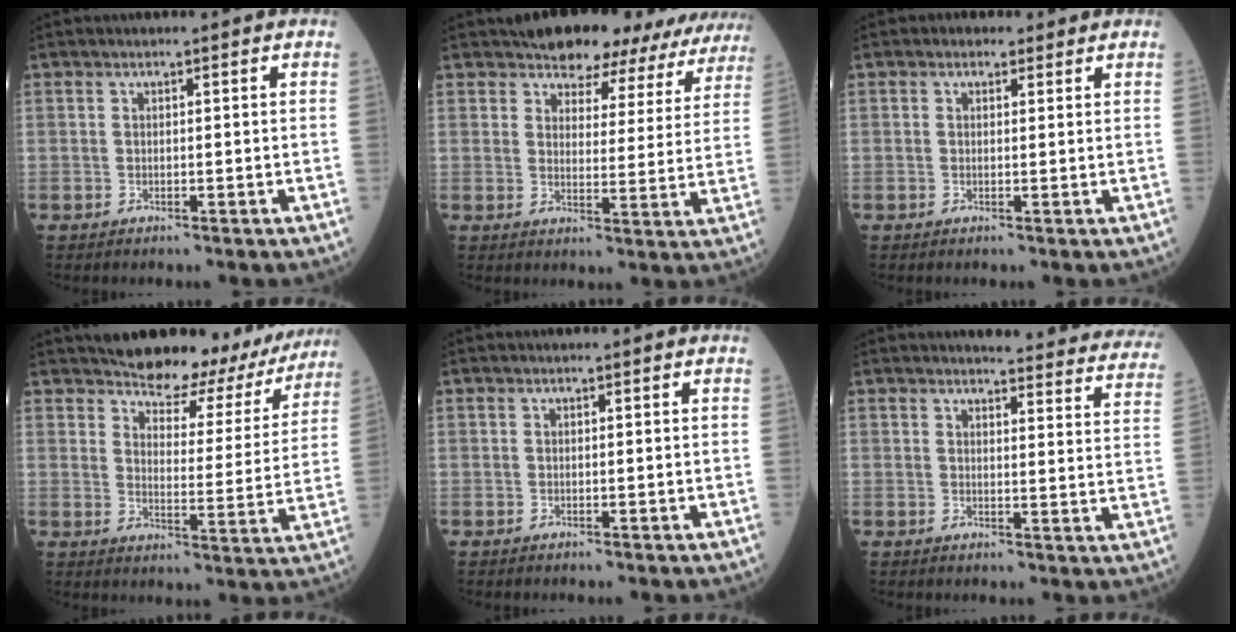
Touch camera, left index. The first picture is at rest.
{"total": 15.5, "force": [14.5, 5.1, 2.3], "torque": [0.010, -0.016, 0.142]}
{"total": 1.5, "force": [1.0, 1.1, 0.3], "torque": [-0.003, 0.005, 0.010]}
{"total": 15.8, "force": [14.3, 5.1, 4.3], "torque": [-0.034, -0.021, 0.163]}
{"total": 0.0}
{"total": 21.1, "force": [20.3, 2.7, 5.0], "torque": [-0.034, -0.088, 0.208]}